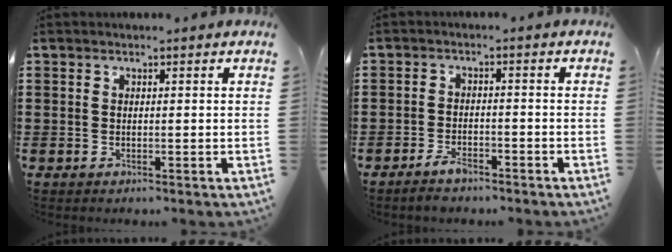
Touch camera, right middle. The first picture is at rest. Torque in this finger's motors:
{"motor_torque": [0.76, 0.63, 0.04, 0.03]}